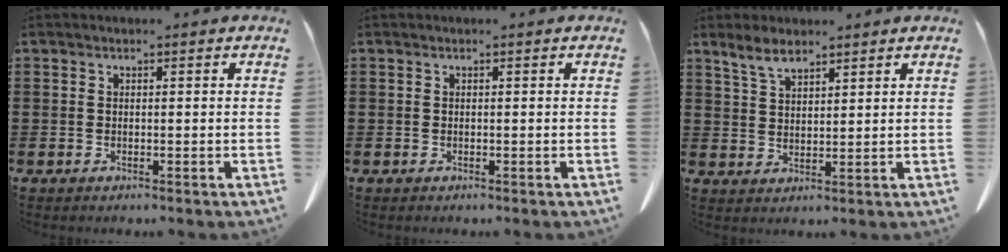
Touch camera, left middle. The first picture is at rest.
{"total": 0.0}
{"total": 4.0, "force": [3.0, 1.5, 2.3], "torque": [-0.054, 0.002, 0.056]}